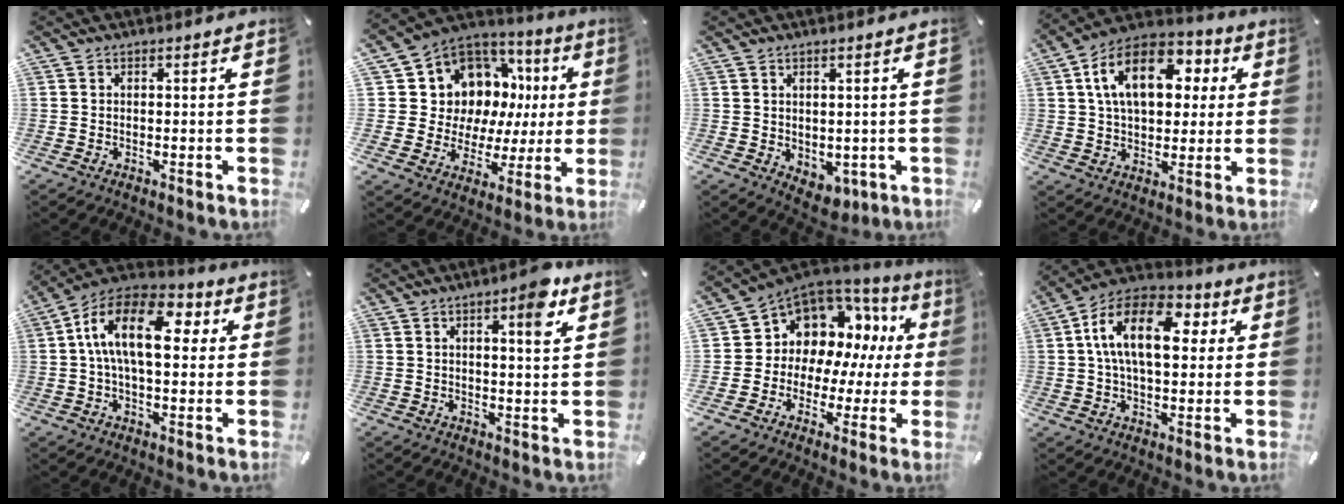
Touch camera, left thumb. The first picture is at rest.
{"total": 11.0, "force": [4.7, 9.6, 2.5], "torque": [-0.046, -0.070, 0.100]}
{"total": 3.1, "force": [1.0, 2.7, 1.1], "torque": [-0.005, -0.005, 0.019]}
{"total": 17.2, "force": [5.3, 11.1, 12.0], "torque": [-0.224, 0.003, 0.089]}
{"total": 16.8, "force": [3.3, 9.4, 13.5], "torque": [-0.252, 0.005, 0.055]}
{"total": 6.7, "force": [3.2, 1.7, 5.6], "torque": [-0.069, -0.014, 0.043]}
{"total": 9.2, "force": [3.5, 8.1, 2.7], "torque": [-0.055, -0.050, 0.069]}
{"total": 16.3, "force": [3.8, 9.6, 12.6], "torque": [-0.237, 0.004, 0.061]}